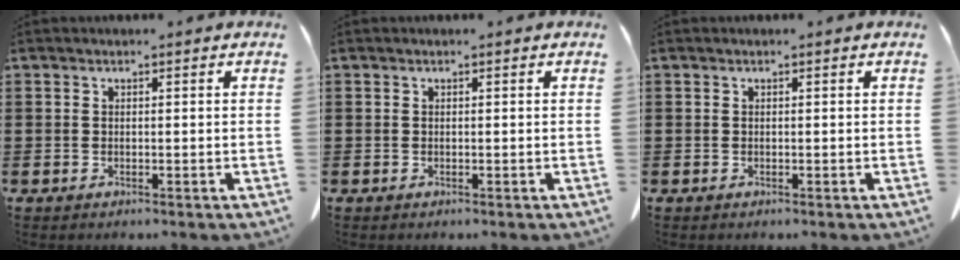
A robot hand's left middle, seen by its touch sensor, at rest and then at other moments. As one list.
[{"total": 0.0}, {"total": 0.0}]